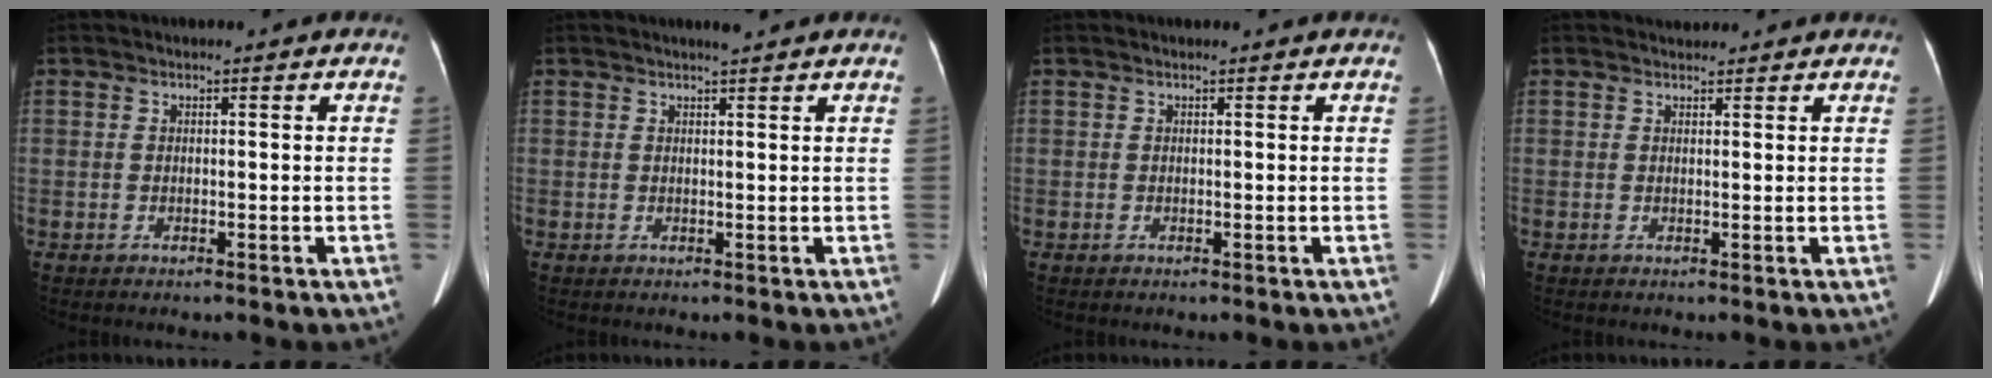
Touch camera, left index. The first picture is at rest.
{"total": 1.5, "force": [1.4, 0.0, 0.6], "torque": [-0.011, 0.006, 0.025]}
{"total": 0.0}
{"total": 1.6, "force": [1.6, 0.4, 0.0], "torque": [-0.008, 0.014, 0.027]}